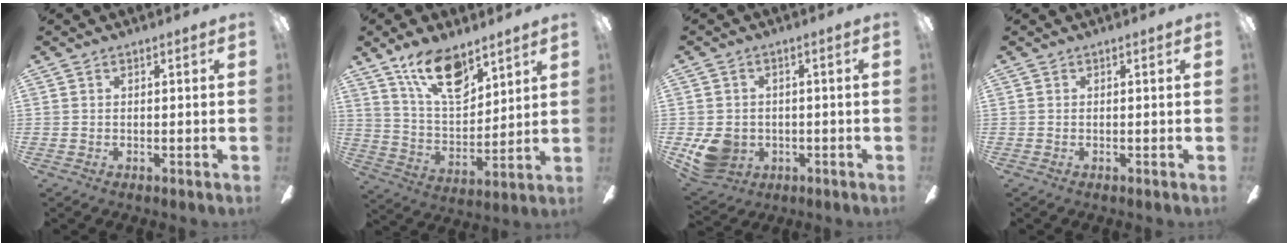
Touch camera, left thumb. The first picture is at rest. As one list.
[{"total": 15.4, "force": [10.6, 6.5, 9.1], "torque": [-0.162, -0.049, 0.189]}, {"total": 8.3, "force": [-1.8, 7.0, 4.0], "torque": [-0.087, 0.004, -0.031]}, {"total": 0.0}]